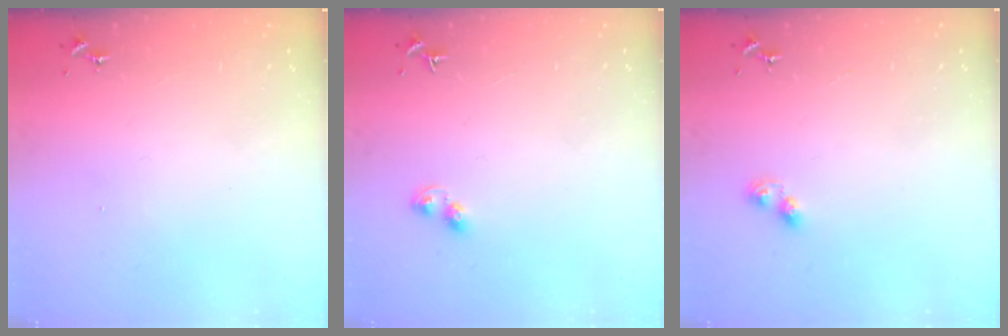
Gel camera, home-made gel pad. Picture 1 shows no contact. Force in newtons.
{"total": 4.8, "press": 4.7, "slide": 0.5}
{"total": 2.8, "press": 2.8, "slide": 0.5}